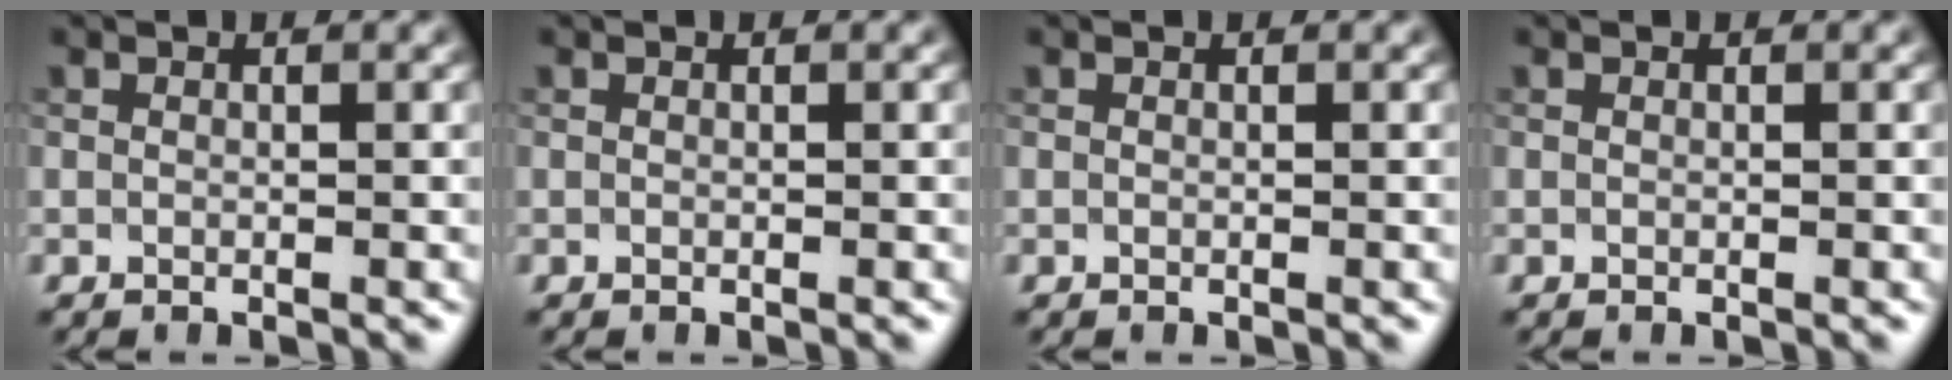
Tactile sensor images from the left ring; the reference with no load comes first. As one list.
[{"total": 0.0}, {"total": 0.0}, {"total": 0.0}]